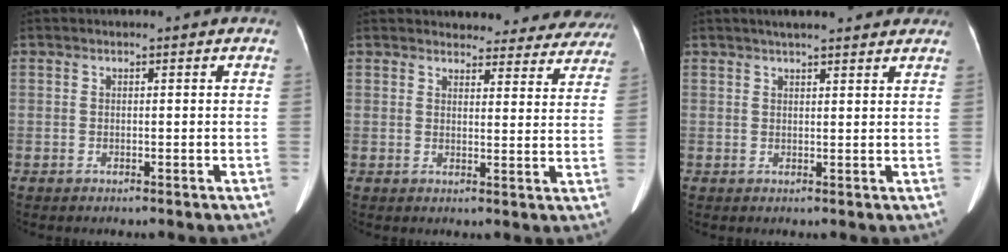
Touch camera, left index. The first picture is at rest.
{"total": 18.6, "force": [17.6, 5.2, 3.1], "torque": [-0.003, -0.033, 0.183]}
{"total": 9.9, "force": [8.4, 1.8, 4.8], "torque": [-0.057, 0.025, 0.102]}